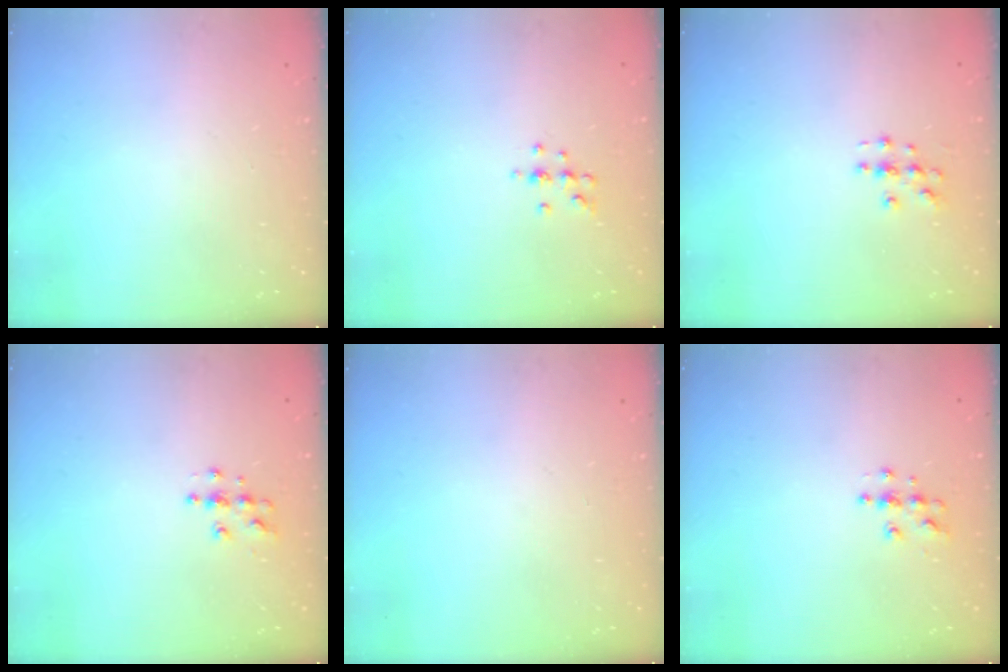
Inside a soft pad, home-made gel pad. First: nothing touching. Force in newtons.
{"total": 5.5, "press": 5.2, "slide": 1.6}
{"total": 3.0, "press": 3.0, "slide": 0.1}
{"total": 4.3, "press": 4.3, "slide": 0.4}
{"total": 0.0}
{"total": 4.3, "press": 4.3, "slide": 0.4}